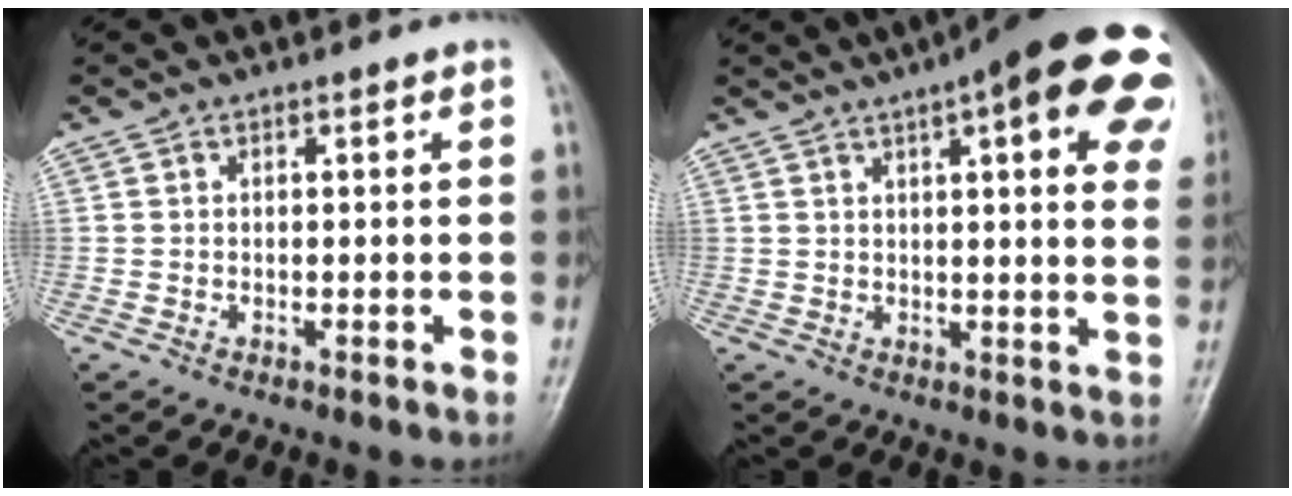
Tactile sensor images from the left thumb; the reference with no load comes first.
{"total": 22.8, "force": [10.4, 6.2, 19.3], "torque": [-0.216, 0.008, 0.126]}